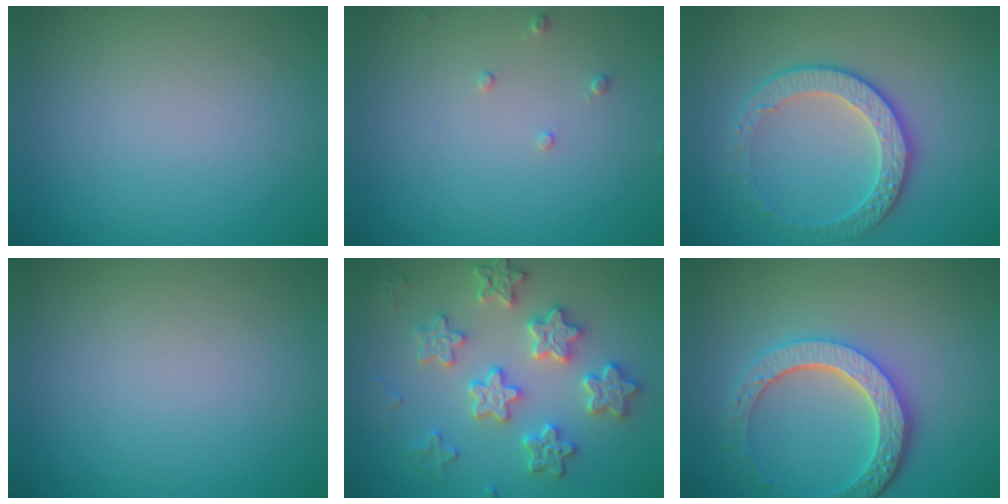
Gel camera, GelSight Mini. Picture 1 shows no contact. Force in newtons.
{"total": 0.8, "press": 0.8, "slide": 0.2}
{"total": 3.2, "press": 2.8, "slide": 1.6}
{"total": 0.0}
{"total": 4.6, "press": 4.5, "slide": 1.0}
{"total": 5.4, "press": 4.3, "slide": 3.4}